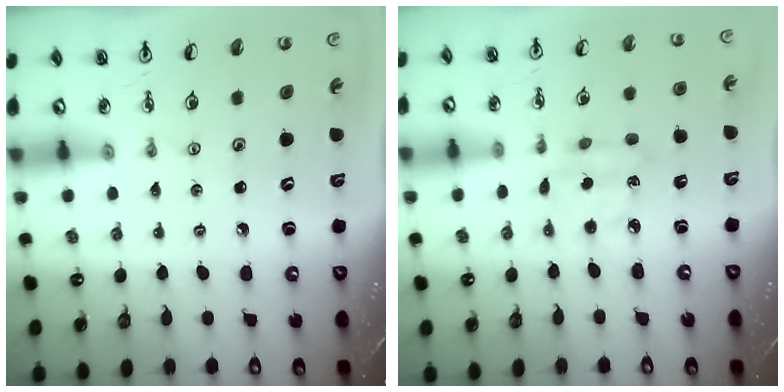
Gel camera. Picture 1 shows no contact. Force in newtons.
{"total": 3.3, "press": 3.3, "slide": 0.1}